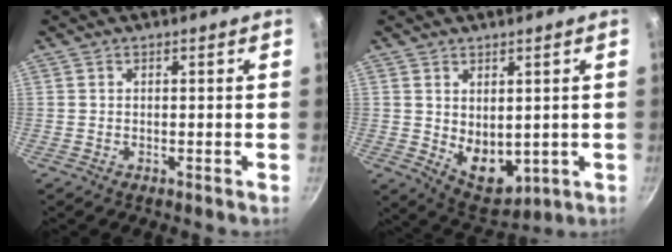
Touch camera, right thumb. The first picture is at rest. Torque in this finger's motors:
{"motor_torque": [-0.30, 0.58, 0.38, 0.77, 0.00]}